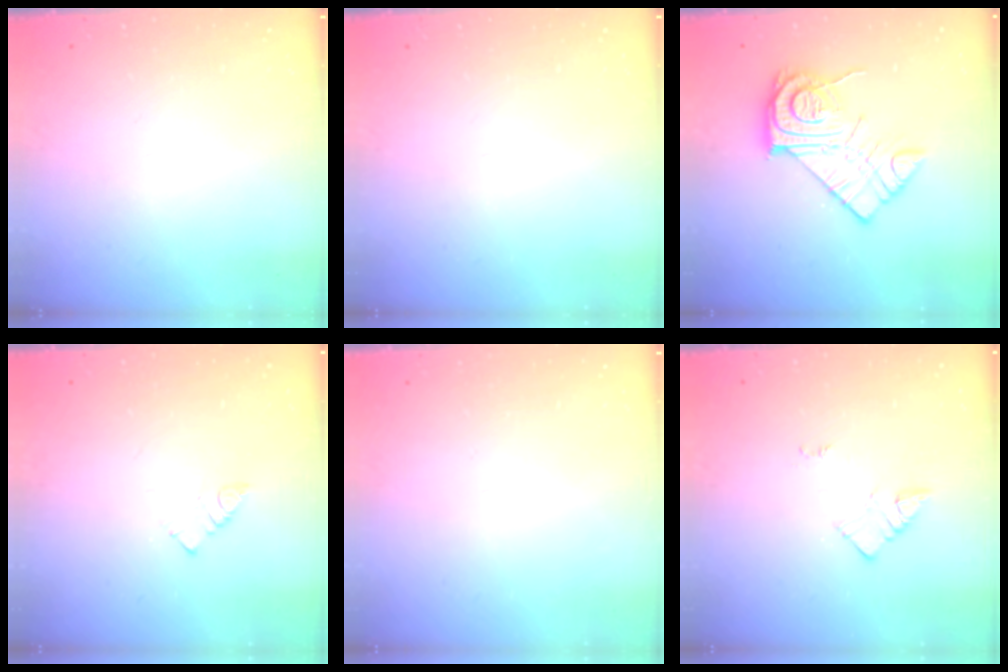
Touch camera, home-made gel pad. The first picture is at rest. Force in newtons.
{"total": 0.0}
{"total": 14.9, "press": 14.8, "slide": 1.2}
{"total": 2.5, "press": 2.5, "slide": 0.1}
{"total": 1.7, "press": 1.7, "slide": 0.1}
{"total": 3.0, "press": 3.0, "slide": 0.4}